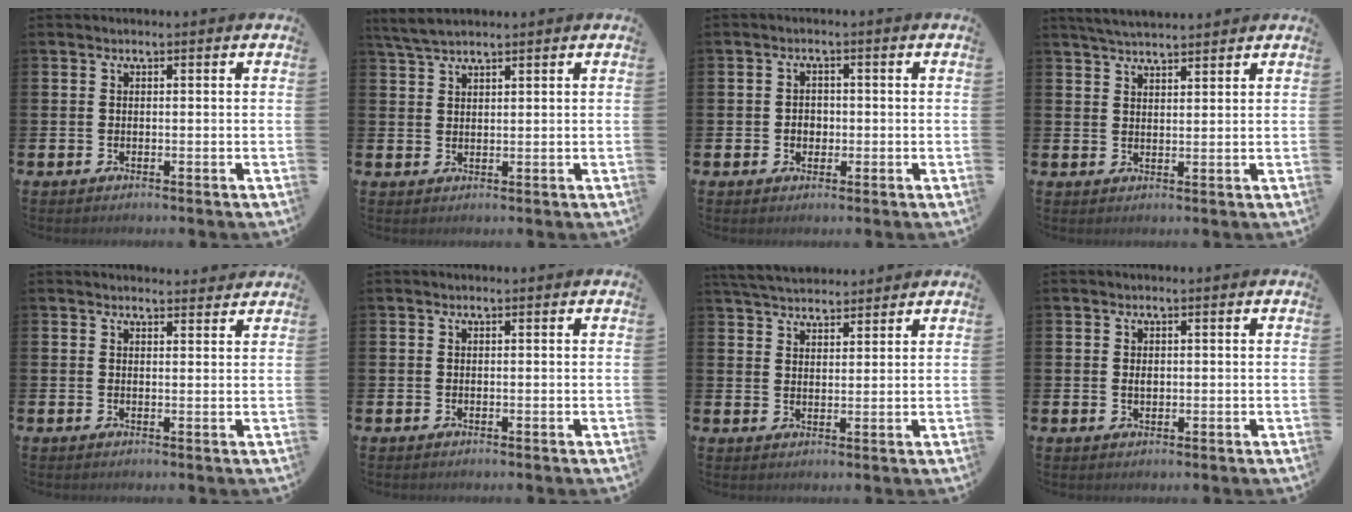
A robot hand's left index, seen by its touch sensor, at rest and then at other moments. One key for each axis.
{"total": 3.2, "fx": 3.0, "fy": 0.6, "fz": 1.2, "tx": -0.038, "ty": -0.001, "tz": 0.057}
{"total": 2.1, "fx": -0.4, "fy": 1.8, "fz": 1.1, "tx": -0.006, "ty": 0.000, "tz": -0.014}
{"total": 3.7, "fx": 3.7, "fy": 0.3, "fz": 0.7, "tx": -0.021, "ty": -0.013, "tz": 0.068}
{"total": 1.8, "fx": 1.8, "fy": 0.3, "fz": 0.0, "tx": 0.006, "ty": -0.010, "tz": 0.030}
{"total": 0.0}
{"total": 4.4, "fx": 4.3, "fy": 1.0, "fz": 0.6, "tx": -0.032, "ty": -0.014, "tz": 0.080}
{"total": 0.9, "fx": 0.1, "fy": 0.6, "fz": 0.7, "tx": -0.013, "ty": 0.005, "tz": 0.000}